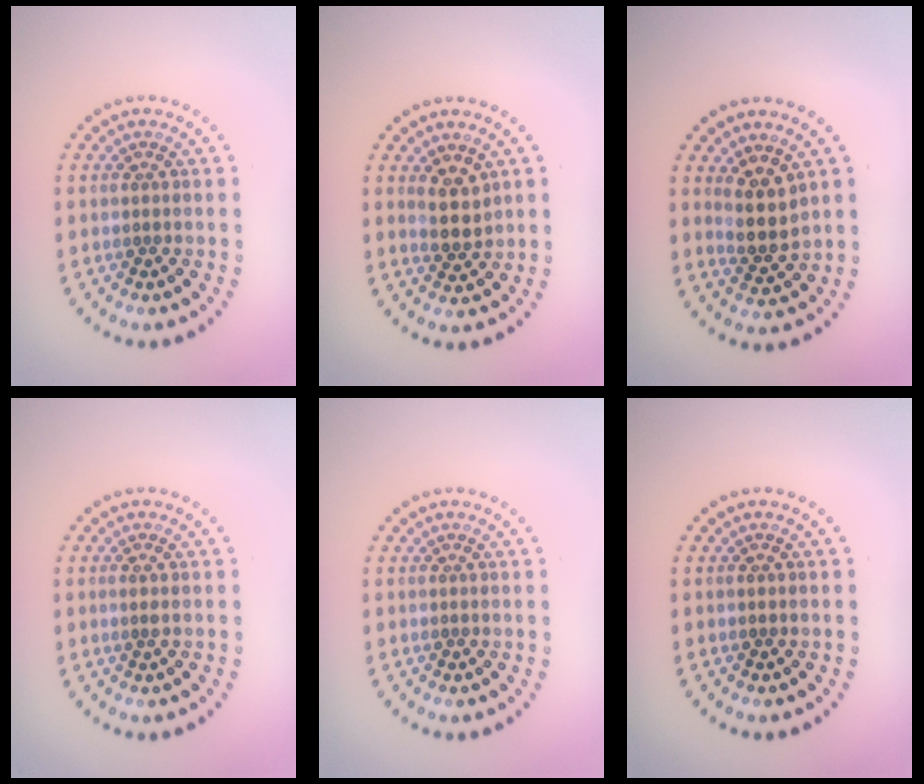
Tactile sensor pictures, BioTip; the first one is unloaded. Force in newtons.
{"total": 2.5, "press": 2.1, "slide": 1.2}
{"total": 3.0, "press": 2.5, "slide": 1.5}
{"total": 0.5, "press": 0.2, "slide": 0.5}
{"total": 0.0}
{"total": 0.5, "press": 0.4, "slide": 0.3}